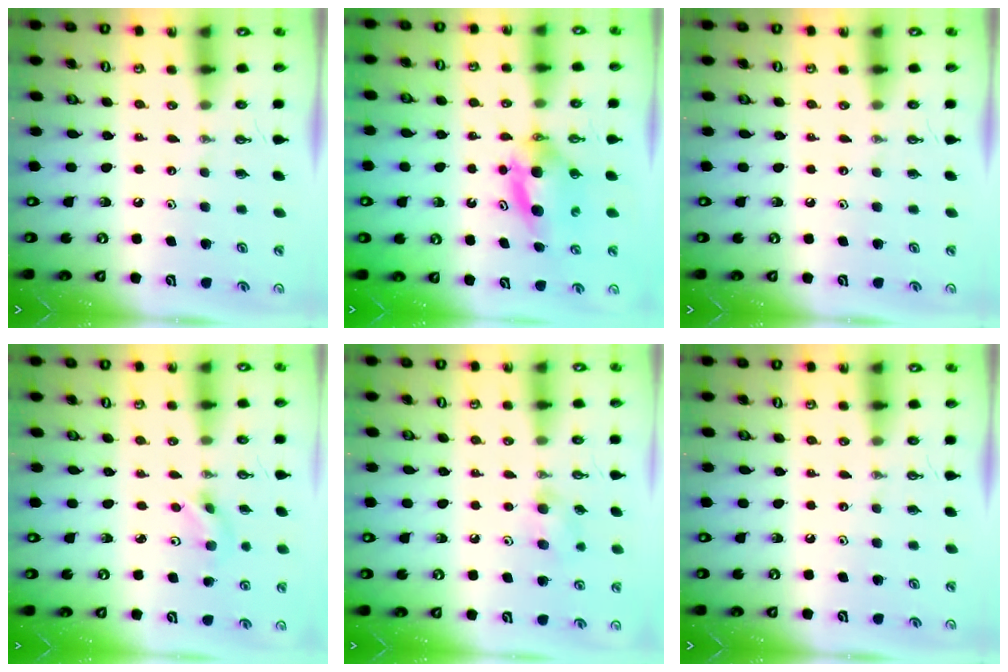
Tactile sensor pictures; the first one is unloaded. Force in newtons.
{"total": 6.4, "press": 6.1, "slide": 1.9}
{"total": 0.0}
{"total": 2.9, "press": 2.7, "slide": 1.2}
{"total": 7.5, "press": 7.4, "slide": 1.2}
{"total": 0.0}